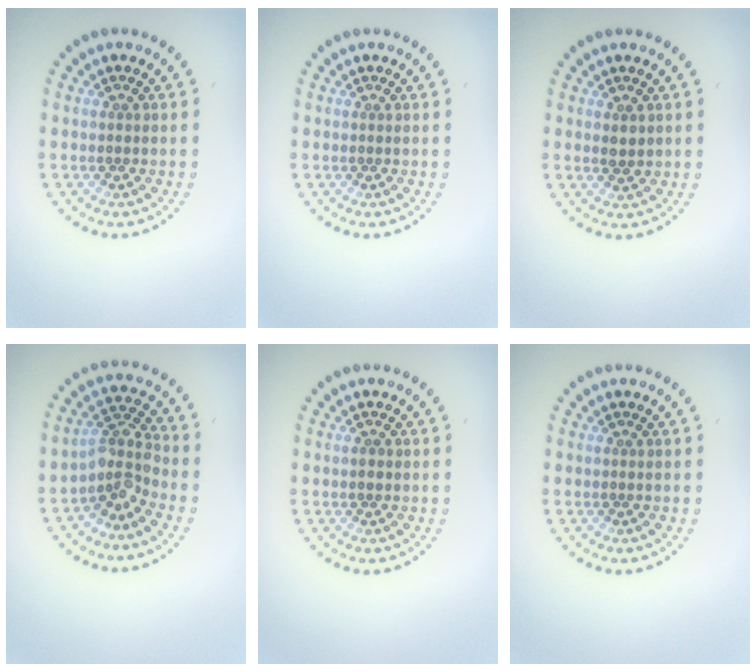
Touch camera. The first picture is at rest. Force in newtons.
{"total": 0.0}
{"total": 1.2, "press": 1.2, "slide": 0.2}
{"total": 3.4, "press": 2.5, "slide": 2.3}
{"total": 1.0, "press": 0.9, "slide": 0.2}
{"total": 0.0}